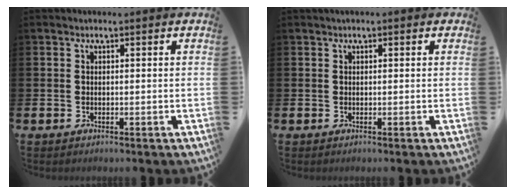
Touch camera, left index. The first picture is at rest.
{"total": 0.5, "force": [0.3, 0.3, 0.3], "torque": [-0.005, 0.006, 0.003]}